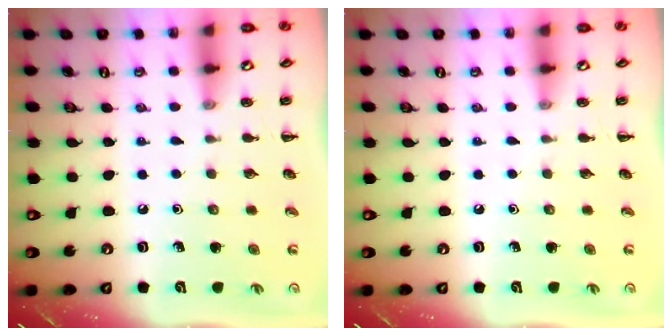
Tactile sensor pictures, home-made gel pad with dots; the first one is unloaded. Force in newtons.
{"total": 0.0}